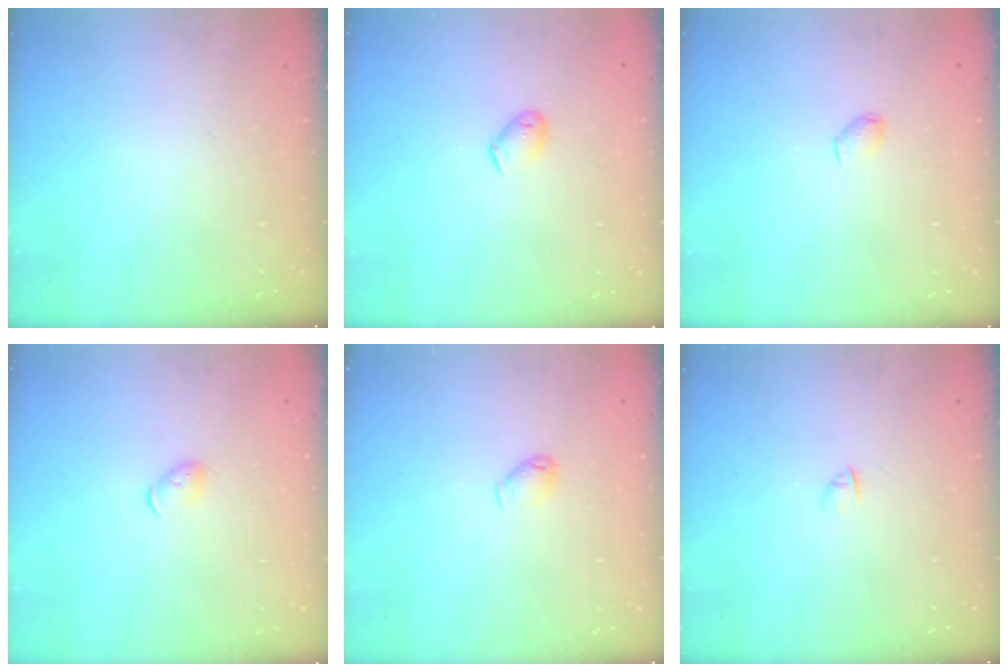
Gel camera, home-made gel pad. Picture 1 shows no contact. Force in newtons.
{"total": 5.0, "press": 4.9, "slide": 0.9}
{"total": 2.8, "press": 2.8, "slide": 0.5}
{"total": 4.5, "press": 4.4, "slide": 1.0}
{"total": 3.3, "press": 3.2, "slide": 0.7}
{"total": 1.6, "press": 1.5, "slide": 0.4}